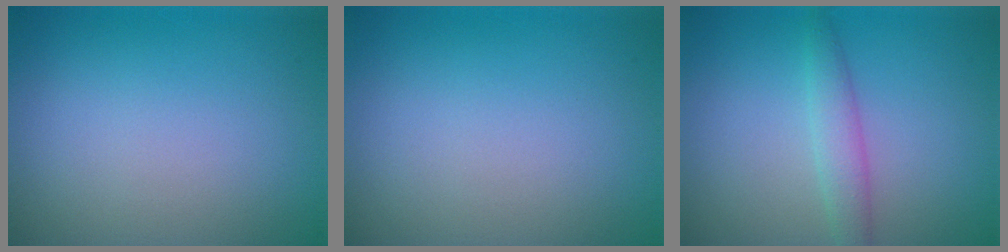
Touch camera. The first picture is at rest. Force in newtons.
{"total": 0.0}
{"total": 2.2, "press": 2.2, "slide": 0.2}